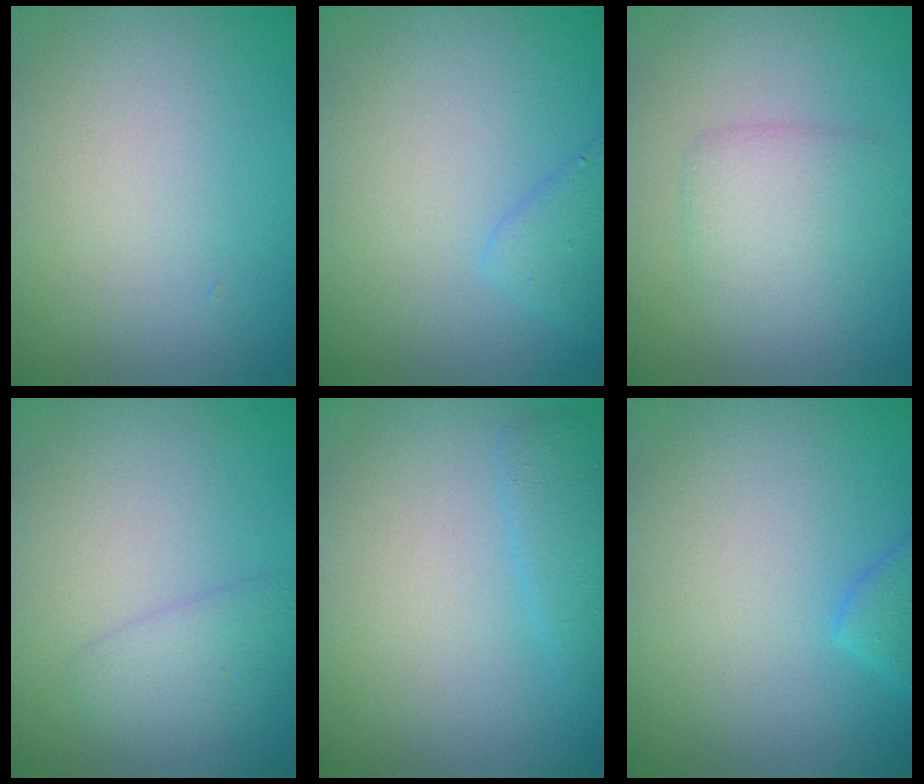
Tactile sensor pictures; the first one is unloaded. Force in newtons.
{"total": 2.0, "press": 2.0, "slide": 0.0}
{"total": 2.7, "press": 2.7, "slide": 0.1}
{"total": 2.1, "press": 2.1, "slide": 0.1}
{"total": 1.8, "press": 1.8, "slide": 0.2}
{"total": 2.1, "press": 2.1, "slide": 0.1}